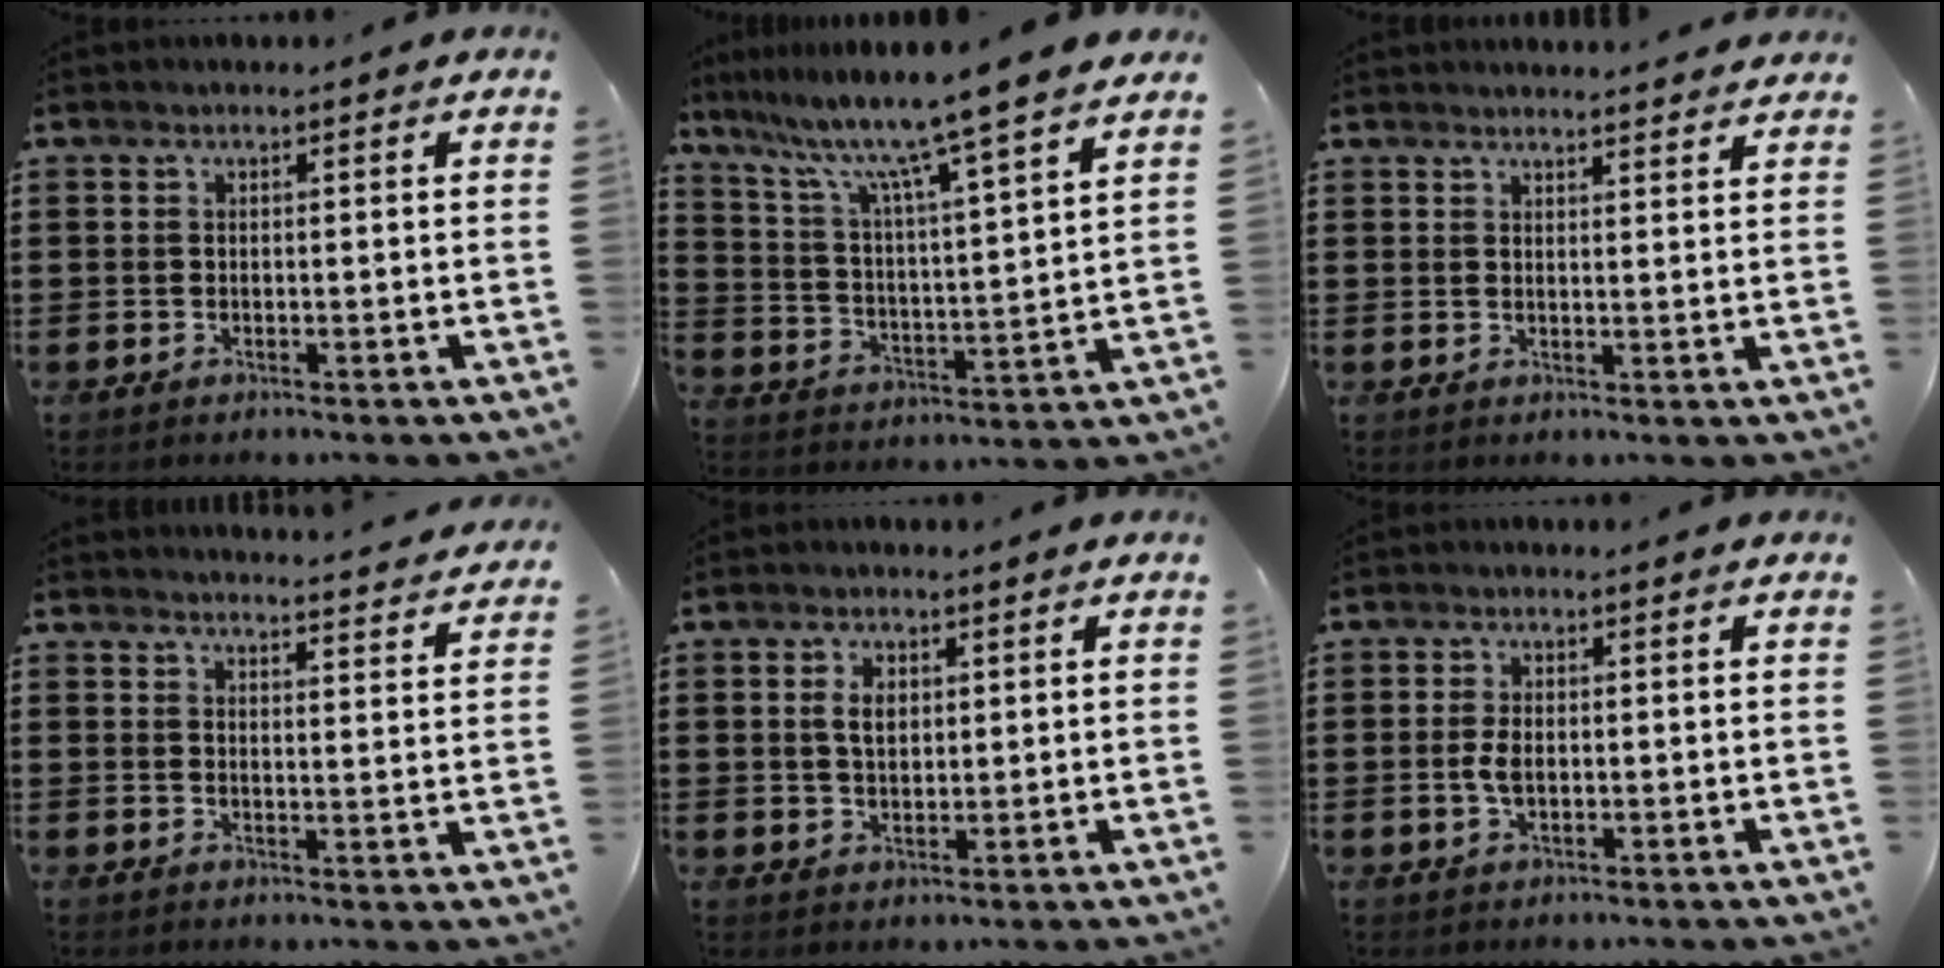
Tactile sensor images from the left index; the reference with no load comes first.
{"total": 9.7, "force": [8.2, -1.4, 5.0], "torque": [-0.130, -0.066, 0.128]}
{"total": 2.4, "force": [2.4, -0.3, 0.0], "torque": [-0.007, -0.007, 0.046]}
{"total": 3.5, "force": [3.4, -0.7, 0.1], "torque": [-0.008, -0.030, 0.057]}
{"total": 3.4, "force": [1.0, 2.1, 2.5], "torque": [-0.048, 0.007, 0.014]}
{"total": 2.9, "force": [-0.1, 1.6, 2.4], "torque": [-0.062, -0.001, -0.008]}